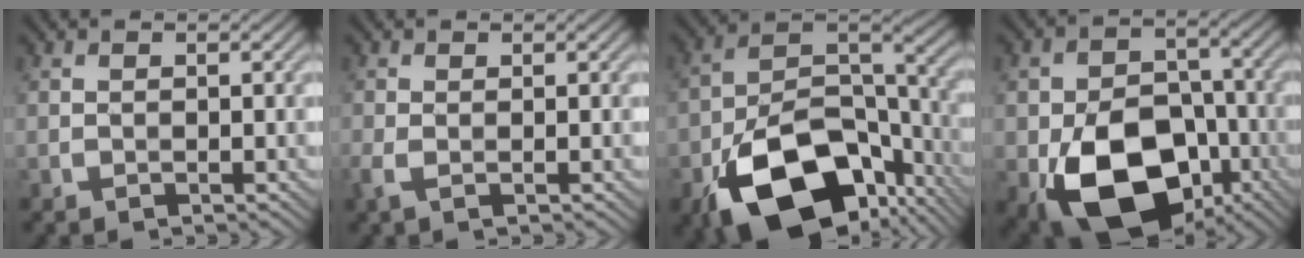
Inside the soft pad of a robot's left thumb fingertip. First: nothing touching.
{"total": 1.6, "force": [-0.5, 0.5, 1.4], "torque": [-0.044, -0.003, -0.015]}
{"total": 18.2, "force": [-9.9, 10.2, 11.4], "torque": [-0.198, -0.042, -0.162]}
{"total": 16.4, "force": [-6.8, 10.9, 10.2], "torque": [-0.174, -0.040, -0.118]}